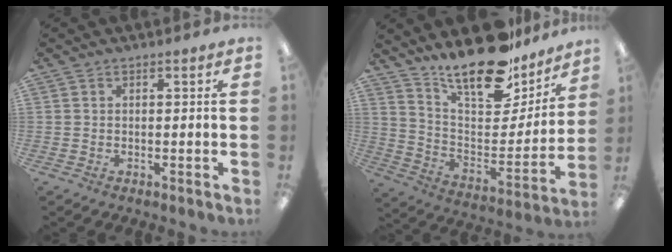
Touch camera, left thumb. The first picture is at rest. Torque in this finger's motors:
{"motor_torque": [1.66, 1.63, 1.42, -1.35, 0.10]}